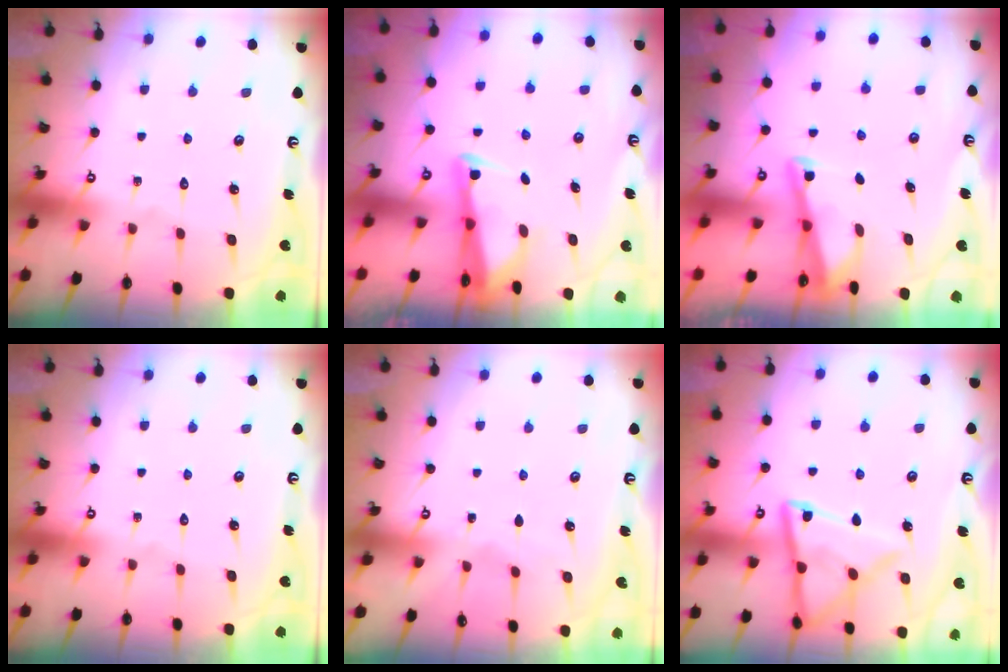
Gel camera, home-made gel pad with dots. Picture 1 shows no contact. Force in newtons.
{"total": 2.4, "press": 2.4, "slide": 0.5}
{"total": 2.9, "press": 2.9, "slide": 0.3}
{"total": 0.0}
{"total": 2.3, "press": 2.3, "slide": 0.3}
{"total": 13.9, "press": 13.9, "slide": 1.4}